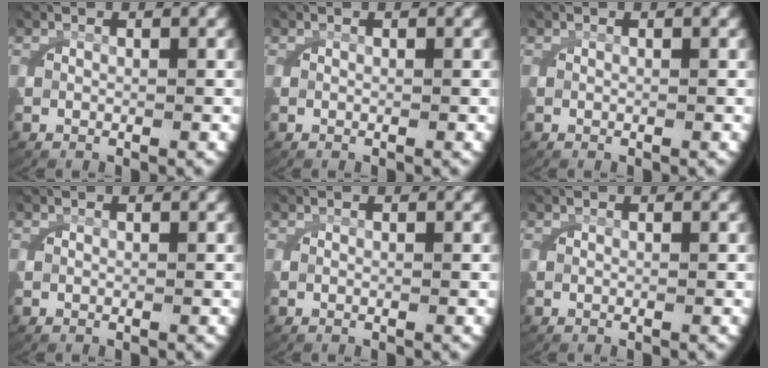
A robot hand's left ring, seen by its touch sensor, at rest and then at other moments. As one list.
[{"total": 0.0}, {"total": 0.0}, {"total": 0.0}, {"total": 0.0}, {"total": 0.0}]